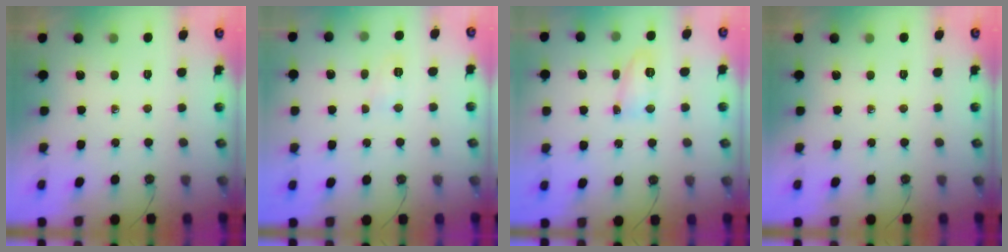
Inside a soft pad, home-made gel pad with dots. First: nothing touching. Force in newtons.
{"total": 4.1, "press": 4.0, "slide": 0.5}
{"total": 21.4, "press": 9.1, "slide": 19.4}
{"total": 0.0}